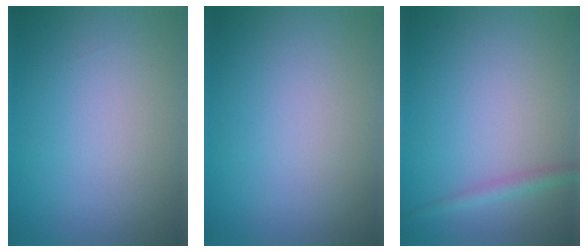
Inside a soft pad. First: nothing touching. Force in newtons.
{"total": 0.0}
{"total": 1.5, "press": 1.5, "slide": 0.0}